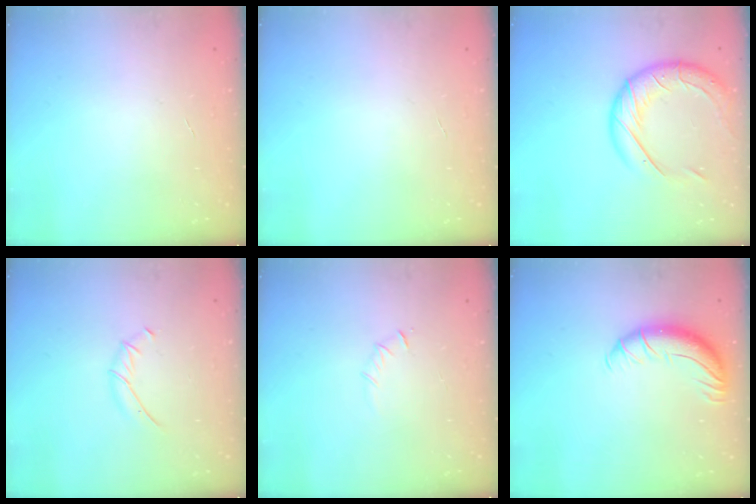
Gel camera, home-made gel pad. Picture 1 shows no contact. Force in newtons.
{"total": 0.0}
{"total": 17.6, "press": 17.4, "slide": 2.5}
{"total": 5.5, "press": 5.5, "slide": 0.9}
{"total": 3.5, "press": 3.3, "slide": 1.1}
{"total": 10.1, "press": 9.8, "slide": 2.2}